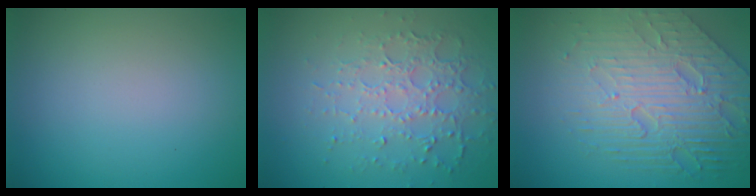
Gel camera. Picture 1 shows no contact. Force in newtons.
{"total": 4.9, "press": 3.5, "slide": 3.4}
{"total": 8.4, "press": 5.7, "slide": 6.2}